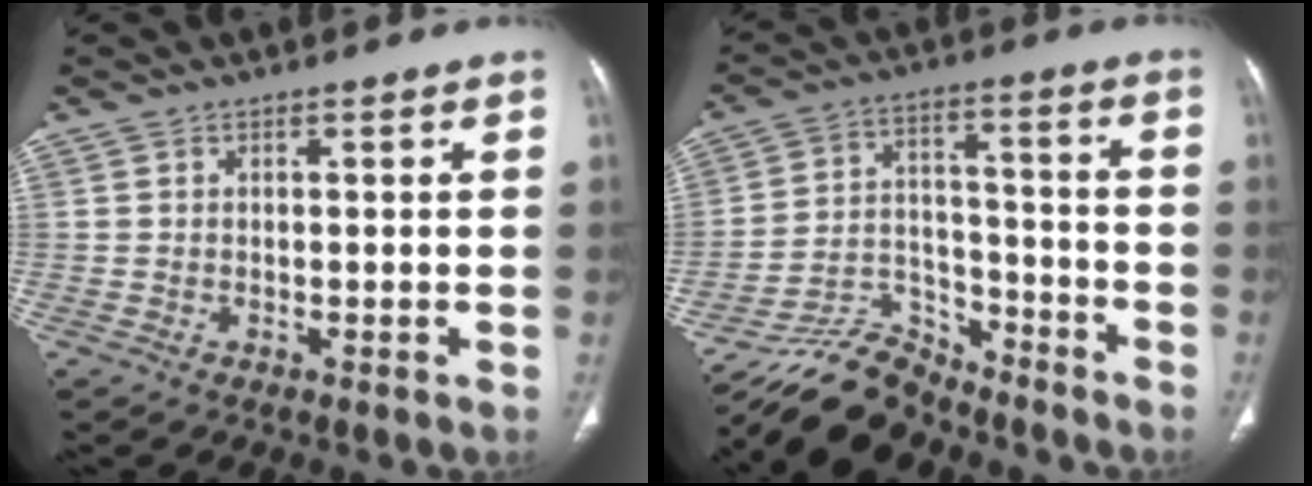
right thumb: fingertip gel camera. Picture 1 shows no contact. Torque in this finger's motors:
{"motor_torque": [2.08, -0.26, -0.11, -0.98, 0.00]}